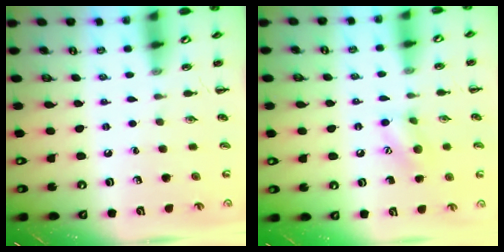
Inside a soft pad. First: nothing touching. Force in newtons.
{"total": 8.9, "press": 8.9, "slide": 0.5}